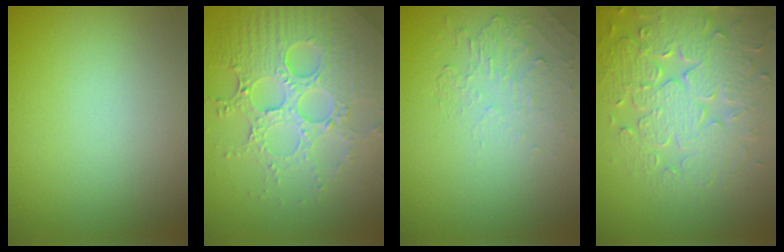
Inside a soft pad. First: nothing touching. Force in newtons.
{"total": 6.9, "press": 5.3, "slide": 4.4}
{"total": 2.1, "press": 0.7, "slide": 2.0}
{"total": 7.1, "press": 5.8, "slide": 4.2}